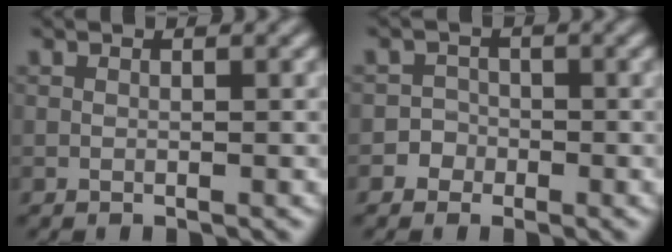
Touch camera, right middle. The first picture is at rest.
{"total": 2.0, "force": [-1.0, 1.8, 0.0], "torque": [0.029, 0.007, -0.024]}